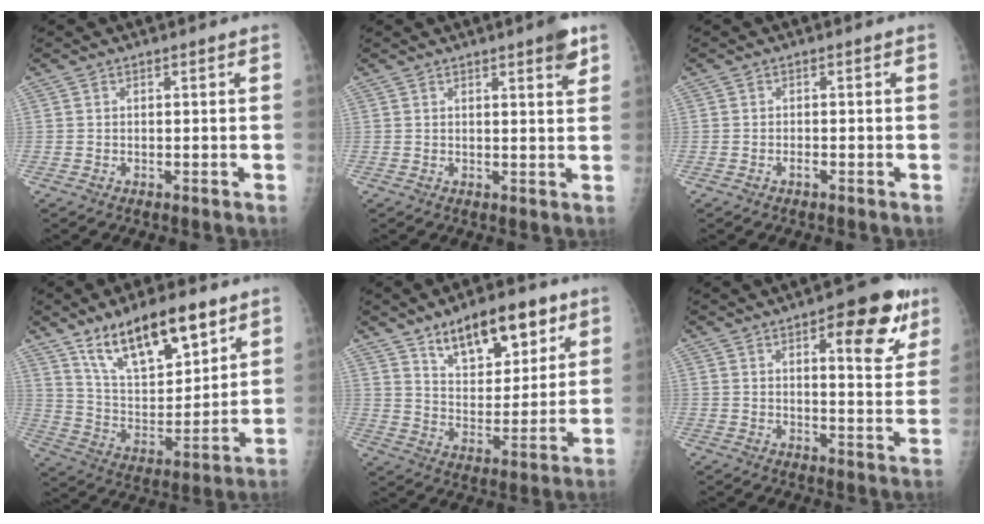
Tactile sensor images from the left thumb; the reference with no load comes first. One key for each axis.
{"total": 3.8, "fx": 2.3, "fy": 0.7, "fz": 2.9, "tx": -0.032, "ty": -0.012, "tz": 0.027}
{"total": 0.9, "fx": -0.6, "fy": 0.4, "fz": 0.6, "tx": -0.010, "ty": 0.004, "tz": -0.011}
{"total": 19.1, "fx": 12.0, "fy": 7.6, "fz": 12.8, "tx": -0.174, "ty": -0.055, "tz": 0.219}
{"total": 16.2, "fx": 9.5, "fy": 7.7, "fz": 10.7, "tx": -0.118, "ty": -0.047, "tz": 0.158}
{"total": 13.1, "fx": 6.5, "fy": 4.6, "fz": 10.4, "tx": -0.096, "ty": -0.026, "tz": 0.079}